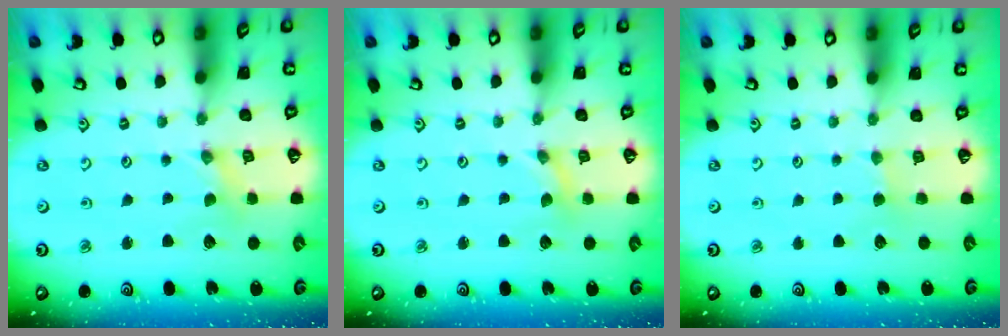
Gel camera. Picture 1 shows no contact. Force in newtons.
{"total": 0.0}
{"total": 2.0, "press": 2.0, "slide": 0.5}